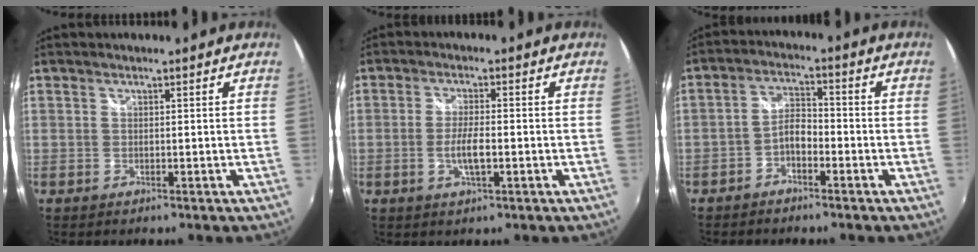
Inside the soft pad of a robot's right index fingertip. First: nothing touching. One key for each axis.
{"total": 4.2, "fx": -1.3, "fy": 0.9, "fz": 3.9, "tx": -0.079, "ty": -0.004, "tz": -0.023}
{"total": 4.2, "fx": -2.7, "fy": 1.9, "fz": 2.5, "tx": -0.056, "ty": 0.015, "tz": -0.050}